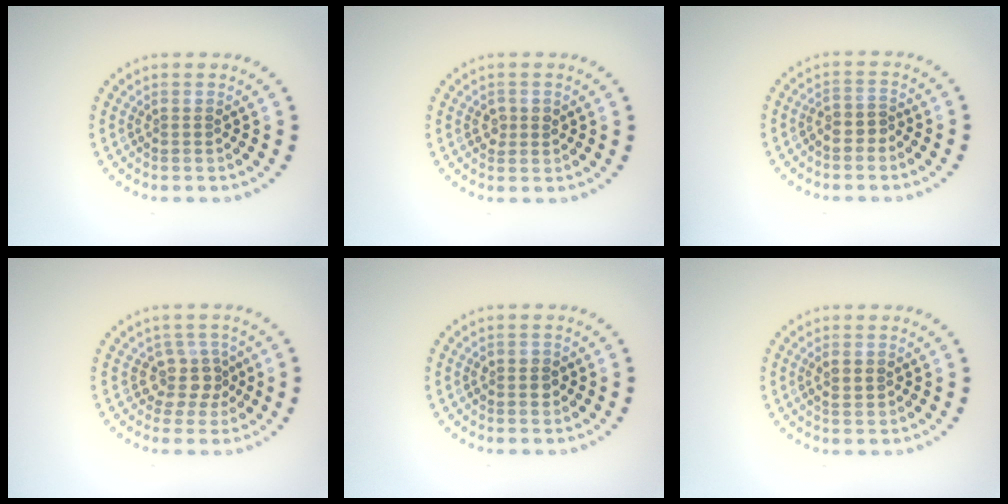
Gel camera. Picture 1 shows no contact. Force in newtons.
{"total": 1.5, "press": 1.4, "slide": 0.3}
{"total": 1.4, "press": 1.2, "slide": 0.7}
{"total": 2.7, "press": 2.0, "slide": 1.8}
{"total": 1.4, "press": 1.4, "slide": 0.4}
{"total": 1.3, "press": 1.2, "slide": 0.2}